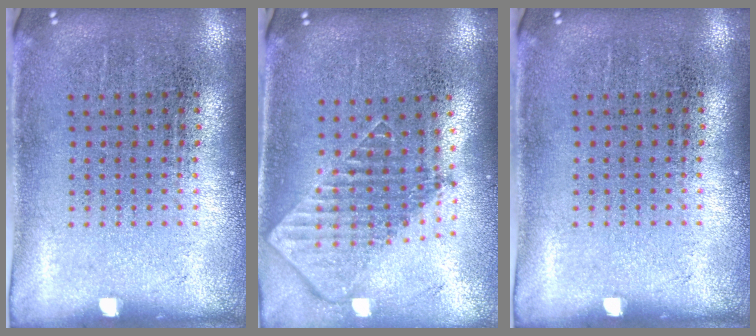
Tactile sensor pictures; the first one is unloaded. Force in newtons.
{"total": 1.9, "press": 1.5, "slide": 1.2}
{"total": 0.0}